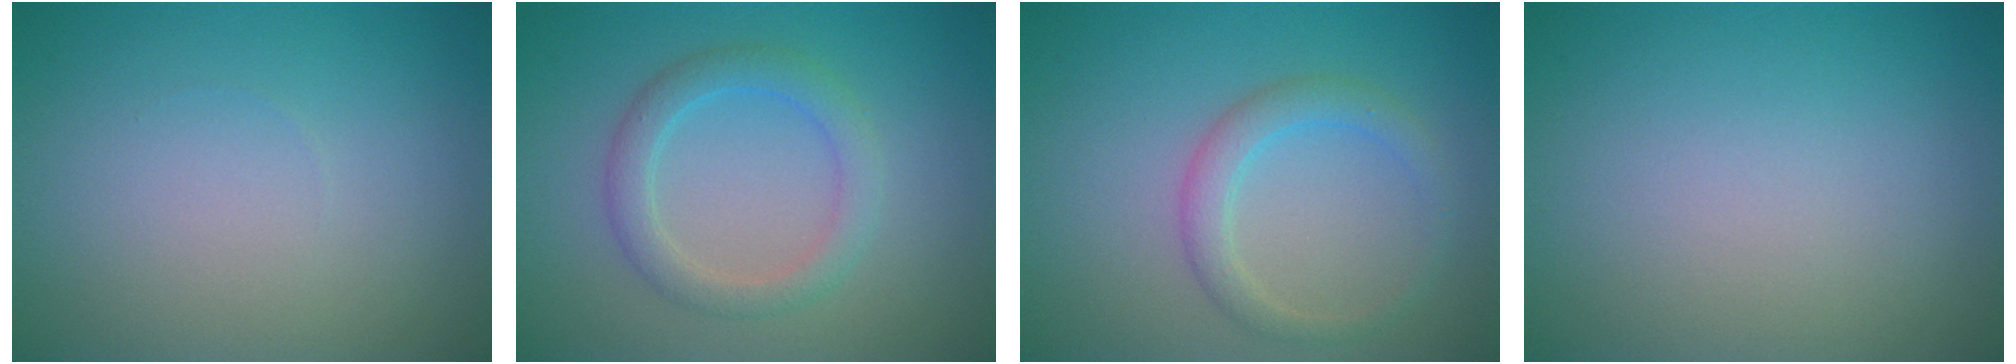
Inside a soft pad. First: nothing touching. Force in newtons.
{"total": 2.9, "press": 2.9, "slide": 0.2}
{"total": 2.5, "press": 2.5, "slide": 0.0}
{"total": 0.0}